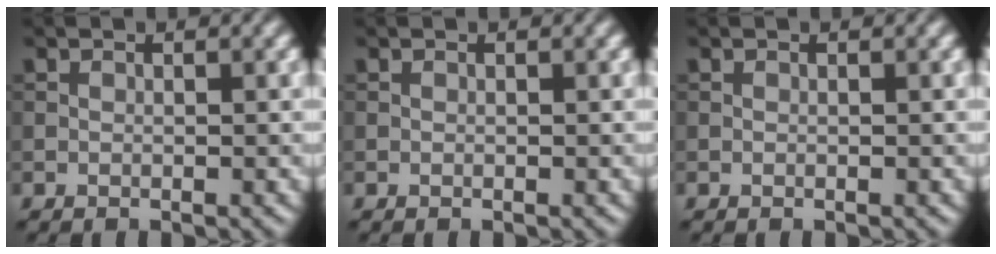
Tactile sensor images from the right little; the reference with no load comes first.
{"total": 0.0}
{"total": 0.0}